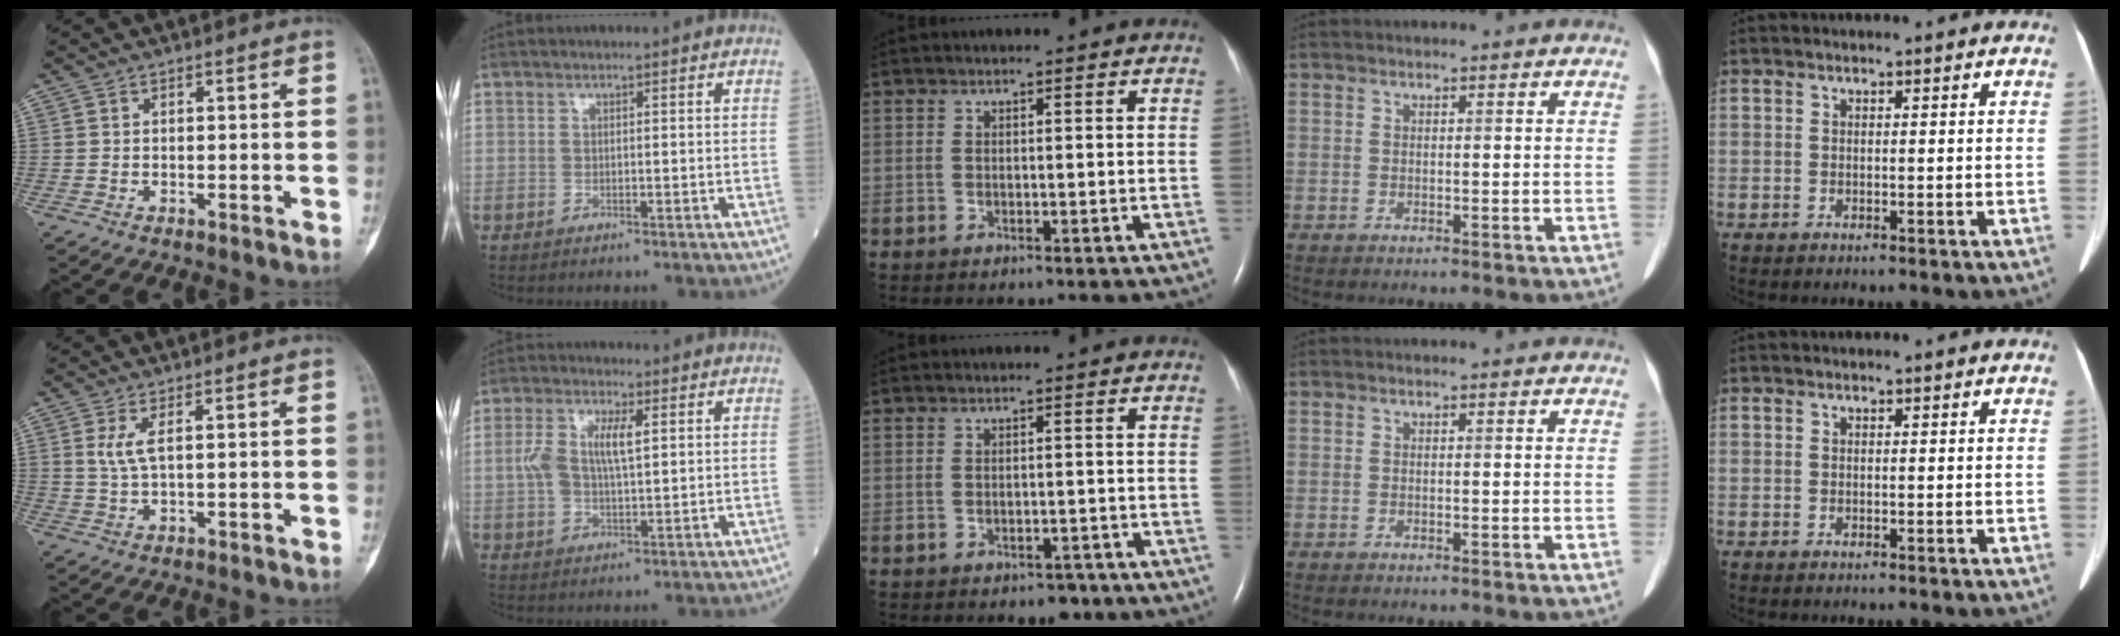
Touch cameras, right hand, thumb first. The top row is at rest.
{"thumb": {"total": 3.1, "force": [1.0, 0.6, 2.9], "torque": [-0.074, -0.002, 0.028]}, "index": {"total": 7.0, "force": [1.4, 2.5, 6.4], "torque": [-0.141, 0.016, 0.029]}, "middle": {"total": 2.7, "force": [-1.8, 1.6, 1.1], "torque": [-0.008, 0.004, -0.017]}}